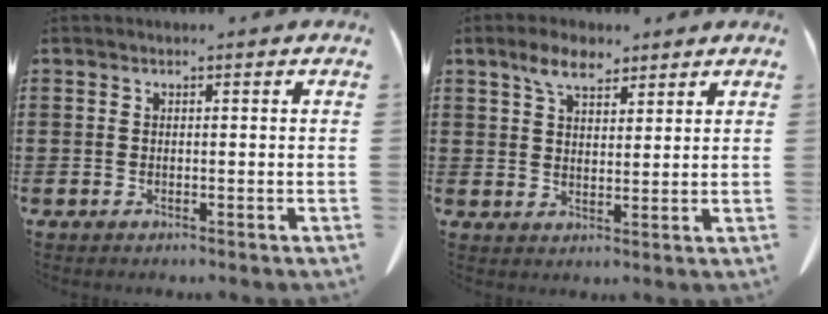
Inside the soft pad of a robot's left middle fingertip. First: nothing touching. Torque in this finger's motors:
{"motor_torque": [1.24, 0.90, 0.16, 0.09]}